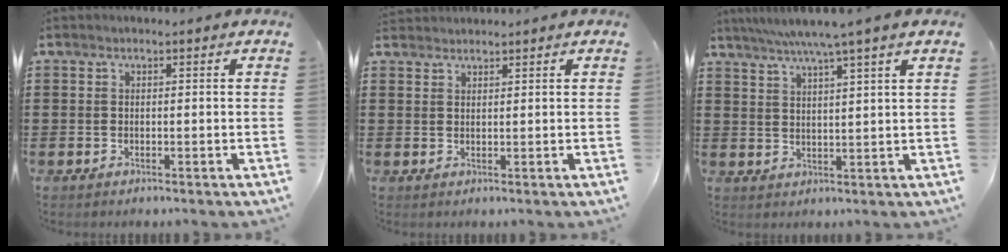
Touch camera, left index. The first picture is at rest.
{"total": 1.4, "force": [1.3, 0.3, 0.0], "torque": [-0.004, -0.001, 0.028]}
{"total": 5.1, "force": [4.0, -1.1, 3.0], "torque": [-0.069, -0.014, 0.067]}